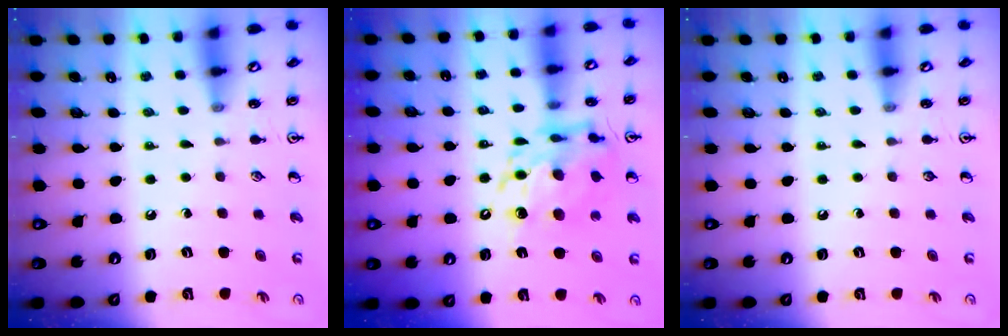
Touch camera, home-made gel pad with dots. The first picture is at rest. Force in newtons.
{"total": 13.7, "press": 13.6, "slide": 1.2}
{"total": 0.0}